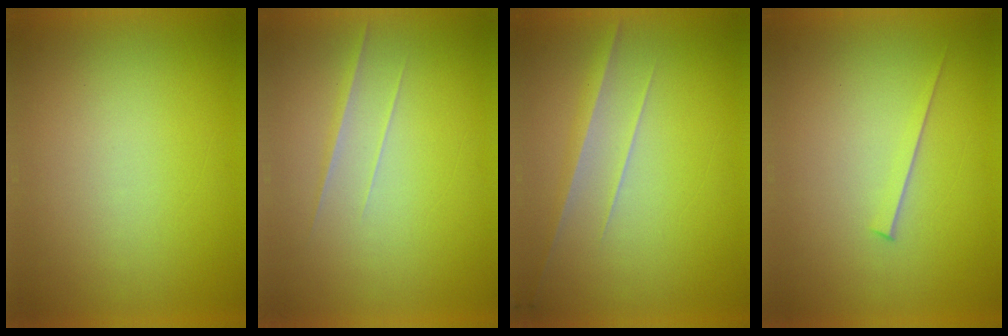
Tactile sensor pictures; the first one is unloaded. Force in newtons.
{"total": 1.5}
{"total": 2.9}
{"total": 1.5}